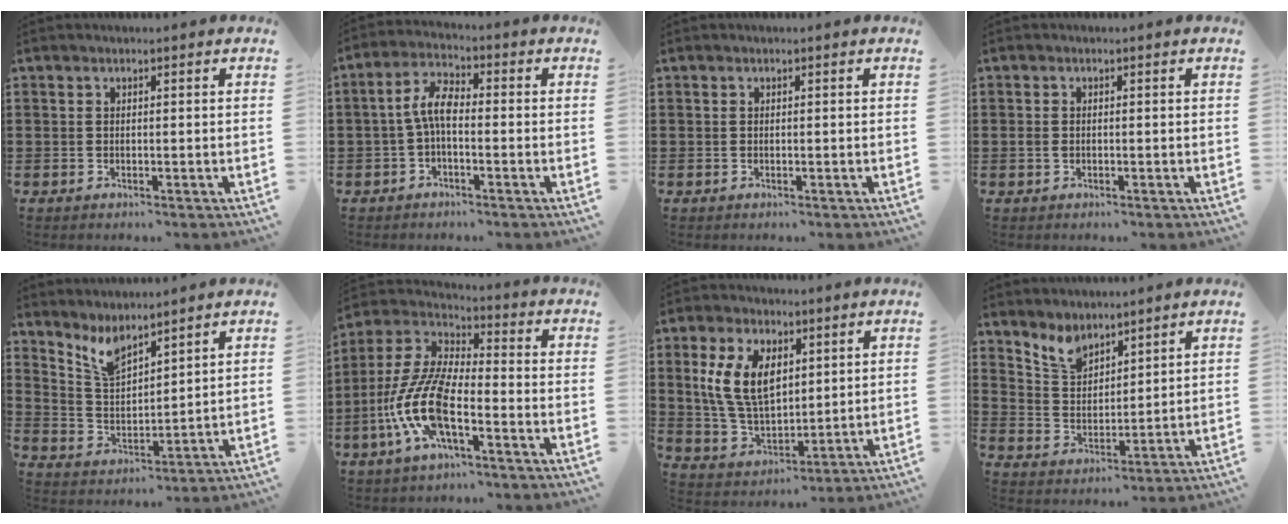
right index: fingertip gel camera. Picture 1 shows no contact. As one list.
[{"total": 5.3, "force": [-0.7, 2.1, 4.8], "torque": [-0.110, 0.004, -0.021]}, {"total": 0.0}, {"total": 0.9, "force": [-0.1, 0.7, 0.5], "torque": [-0.013, 0.004, -0.003]}, {"total": 5.8, "force": [5.0, 1.7, 2.5], "torque": [-0.065, -0.015, 0.092]}, {"total": 12.1, "force": [-5.0, 4.5, 10.1], "torque": [-0.251, -0.013, -0.103]}, {"total": 10.3, "force": [3.0, 6.2, 7.7], "torque": [-0.189, 0.009, 0.052]}, {"total": 5.0, "force": [4.4, 2.1, 1.2], "torque": [-0.041, -0.008, 0.083]}]